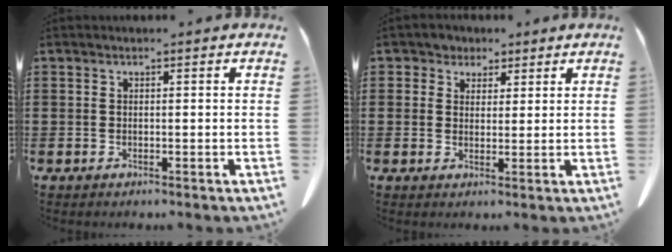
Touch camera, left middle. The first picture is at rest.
{"total": 3.1, "force": [2.2, 2.2, 0.1], "torque": [-0.018, 0.009, 0.040]}